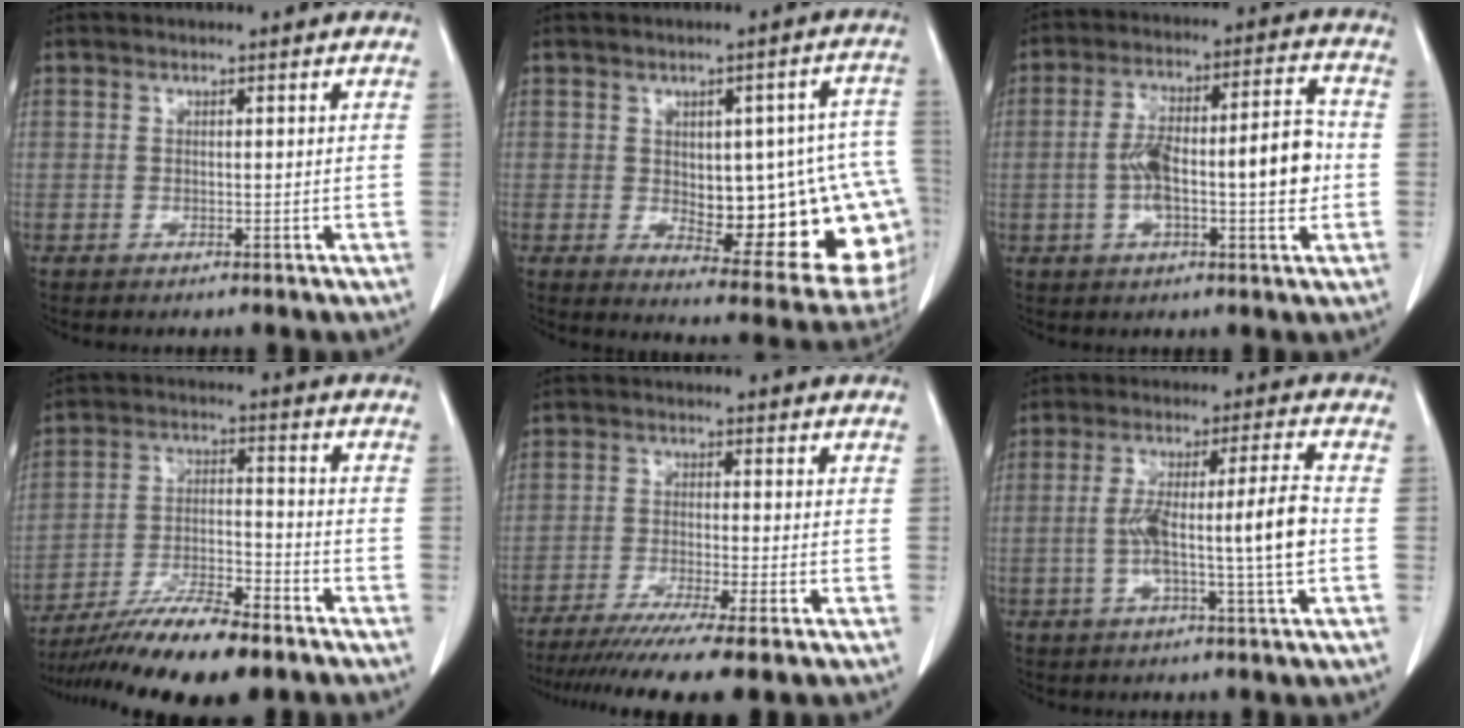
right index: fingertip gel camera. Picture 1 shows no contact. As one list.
[{"total": 20.1, "force": [-1.9, 7.0, 18.8], "torque": [-0.159, 0.024, 0.006]}, {"total": 13.9, "force": [-1.2, 3.4, 13.4], "torque": [-0.224, 0.031, -0.016]}, {"total": 14.0, "force": [-11.0, 1.9, 8.5], "torque": [-0.150, -0.013, -0.188]}, {"total": 12.7, "force": [-10.1, -1.0, 7.5], "torque": [-0.104, -0.038, -0.157]}, {"total": 10.4, "force": [-1.4, -0.5, 10.3], "torque": [-0.184, 0.015, -0.024]}]